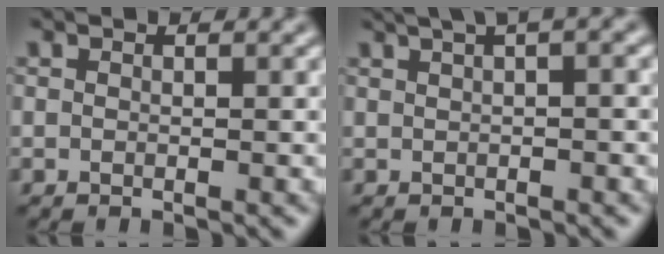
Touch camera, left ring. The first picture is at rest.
{"total": 6.6, "force": [3.5, 2.6, 5.0], "torque": [-0.055, 0.038, 0.041]}